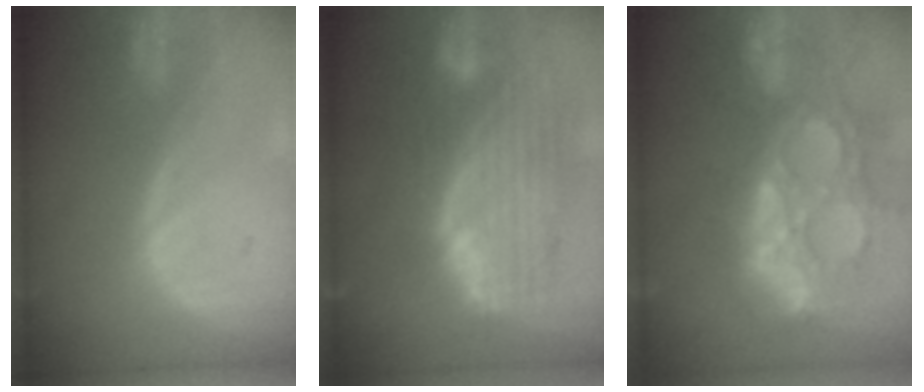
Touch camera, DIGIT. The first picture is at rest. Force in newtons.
{"total": 11.6, "press": 9.9, "slide": 6.1}
{"total": 14.3, "press": 12.2, "slide": 7.6}